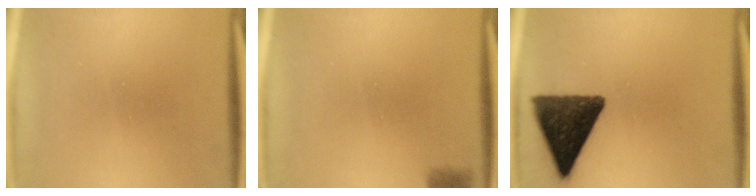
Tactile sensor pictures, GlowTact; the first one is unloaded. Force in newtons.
{"total": 2.9}
{"total": 13.8}